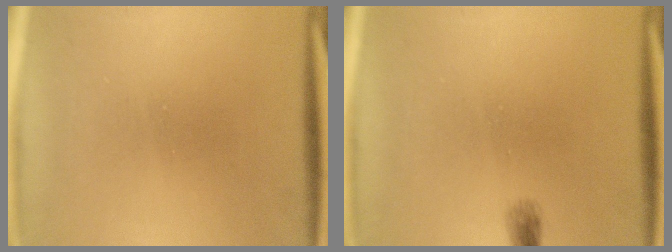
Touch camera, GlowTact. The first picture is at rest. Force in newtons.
{"total": 0.6}